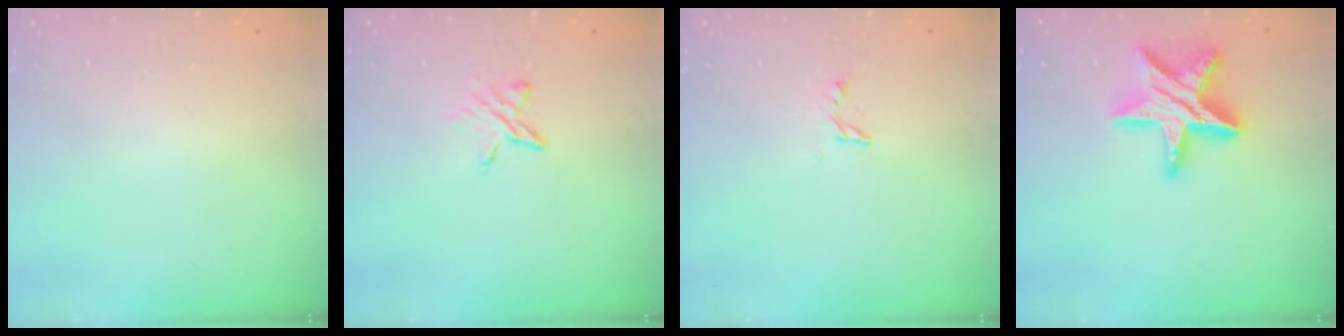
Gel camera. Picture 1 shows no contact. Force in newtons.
{"total": 4.8, "press": 4.8, "slide": 0.5}
{"total": 3.1, "press": 3.1, "slide": 0.3}
{"total": 18.2, "press": 18.1, "slide": 1.4}